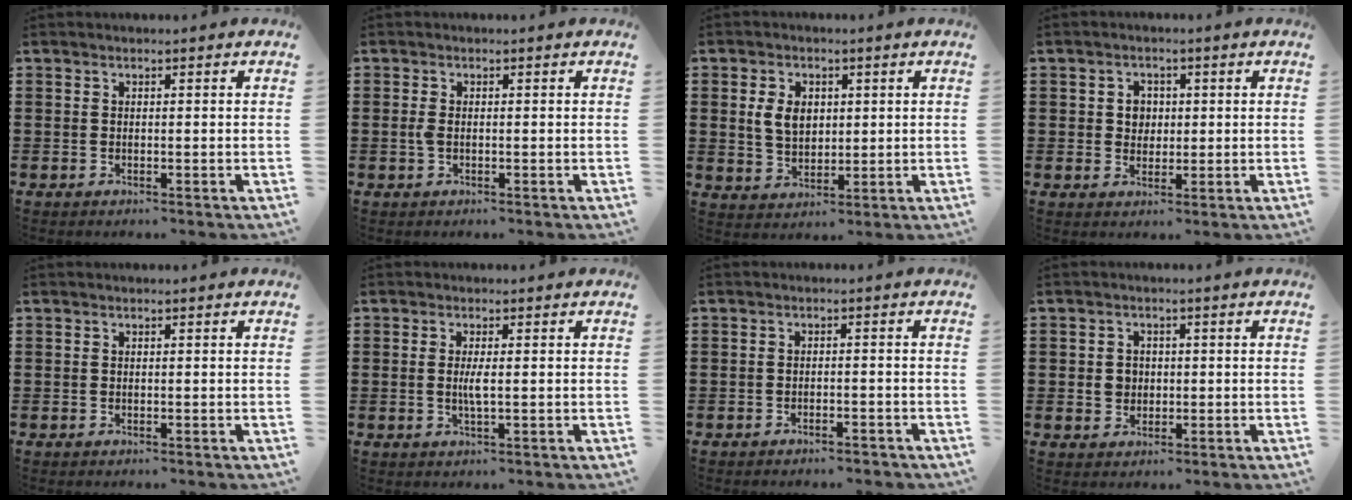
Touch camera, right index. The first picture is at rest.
{"total": 1.4, "force": [-0.2, 0.6, 1.2], "torque": [-0.031, -0.002, -0.007]}
{"total": 5.1, "force": [1.0, 3.5, 3.6], "torque": [-0.079, 0.006, 0.012]}
{"total": 2.8, "force": [0.3, 2.5, 1.2], "torque": [-0.033, 0.010, 0.003]}
{"total": 0.0}
{"total": 2.7, "force": [-0.1, 0.4, 2.6], "torque": [-0.057, -0.007, -0.006]}
{"total": 1.5, "force": [-1.5, 0.1, 0.4], "torque": [-0.012, 0.001, -0.030]}
{"total": 2.7, "force": [-0.1, 2.5, 1.1], "torque": [-0.028, 0.009, -0.004]}